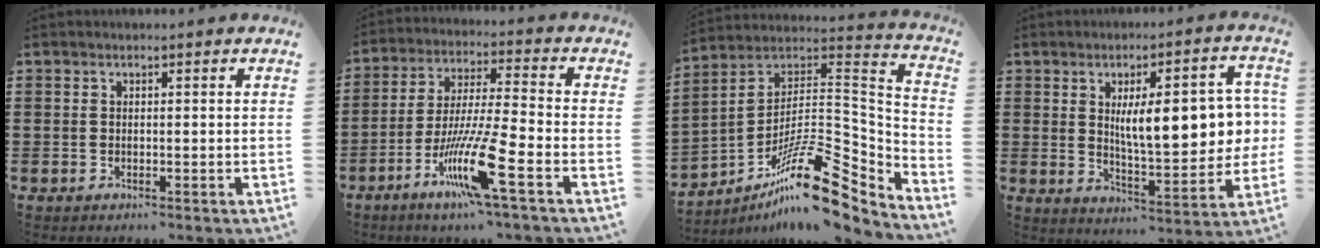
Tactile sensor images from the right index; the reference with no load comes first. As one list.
[{"total": 12.4, "force": [-6.4, 0.6, 10.6], "torque": [-0.226, -0.011, -0.124]}, {"total": 16.9, "force": [-10.8, 5.3, 11.9], "torque": [-0.183, 0.025, -0.192]}, {"total": 12.1, "force": [2.0, 4.0, 11.3], "torque": [-0.166, -0.004, 0.028]}]